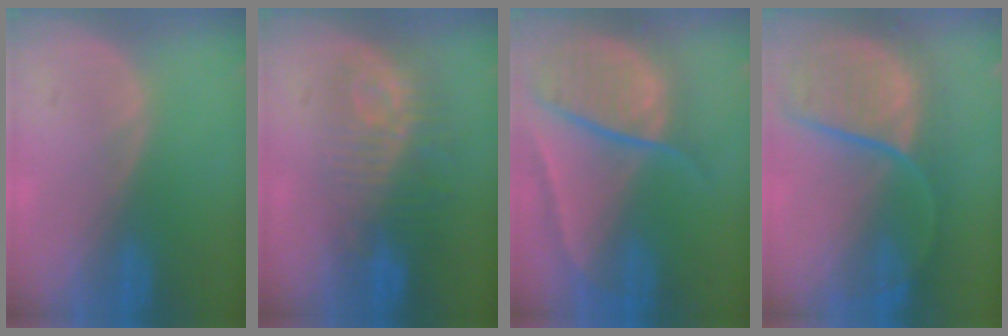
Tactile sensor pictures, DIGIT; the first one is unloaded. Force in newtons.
{"total": 9.7, "press": 8.7, "slide": 4.2}
{"total": 10.6, "press": 8.9, "slide": 5.7}
{"total": 10.9, "press": 9.8, "slide": 4.8}